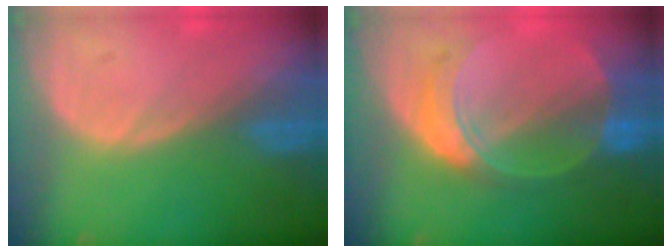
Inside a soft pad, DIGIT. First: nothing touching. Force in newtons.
{"total": 7.6, "press": 6.8, "slide": 3.4}